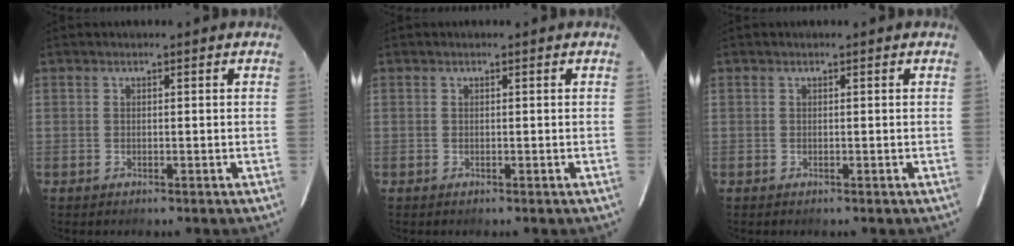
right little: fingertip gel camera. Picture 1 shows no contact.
{"total": 0.0}
{"total": 0.0}